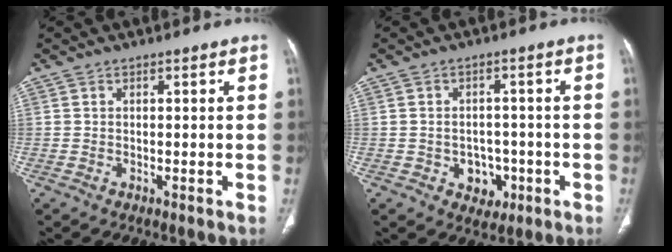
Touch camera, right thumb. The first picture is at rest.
{"total": 5.5, "force": [-1.9, 4.5, 2.5], "torque": [-0.006, 0.017, -0.017]}